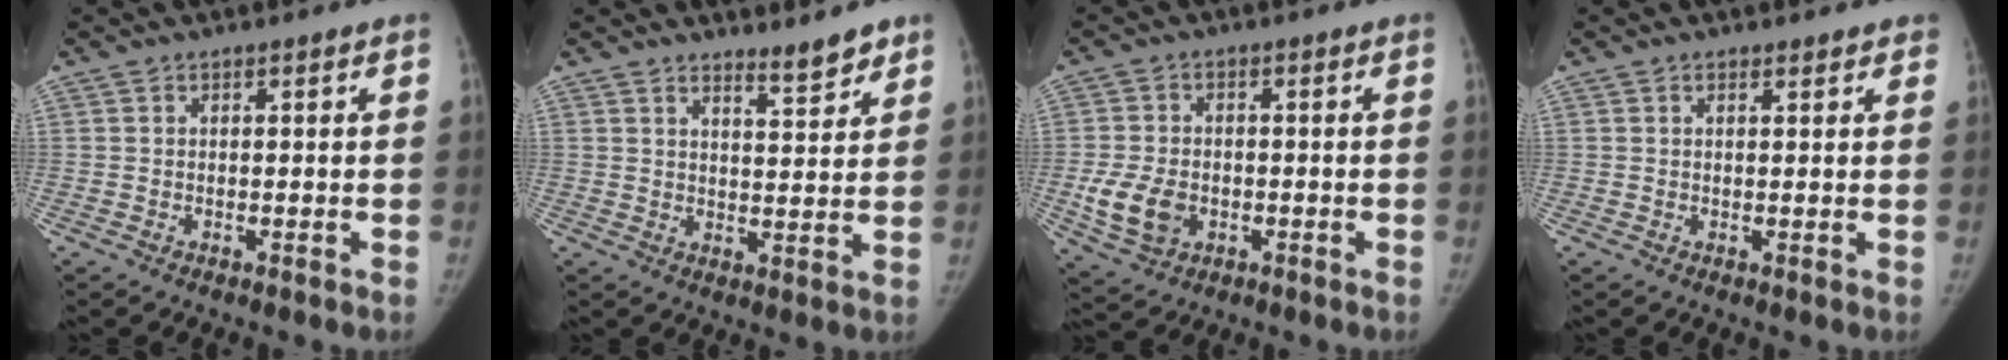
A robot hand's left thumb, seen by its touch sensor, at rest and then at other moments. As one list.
[{"total": 4.8, "force": [4.2, 1.1, 2.1], "torque": [-0.019, -0.038, 0.064]}, {"total": 8.4, "force": [-1.9, 6.1, 5.3], "torque": [-0.096, -0.002, -0.028]}, {"total": 1.6, "force": [1.2, 0.7, 0.7], "torque": [0.000, -0.003, 0.013]}]